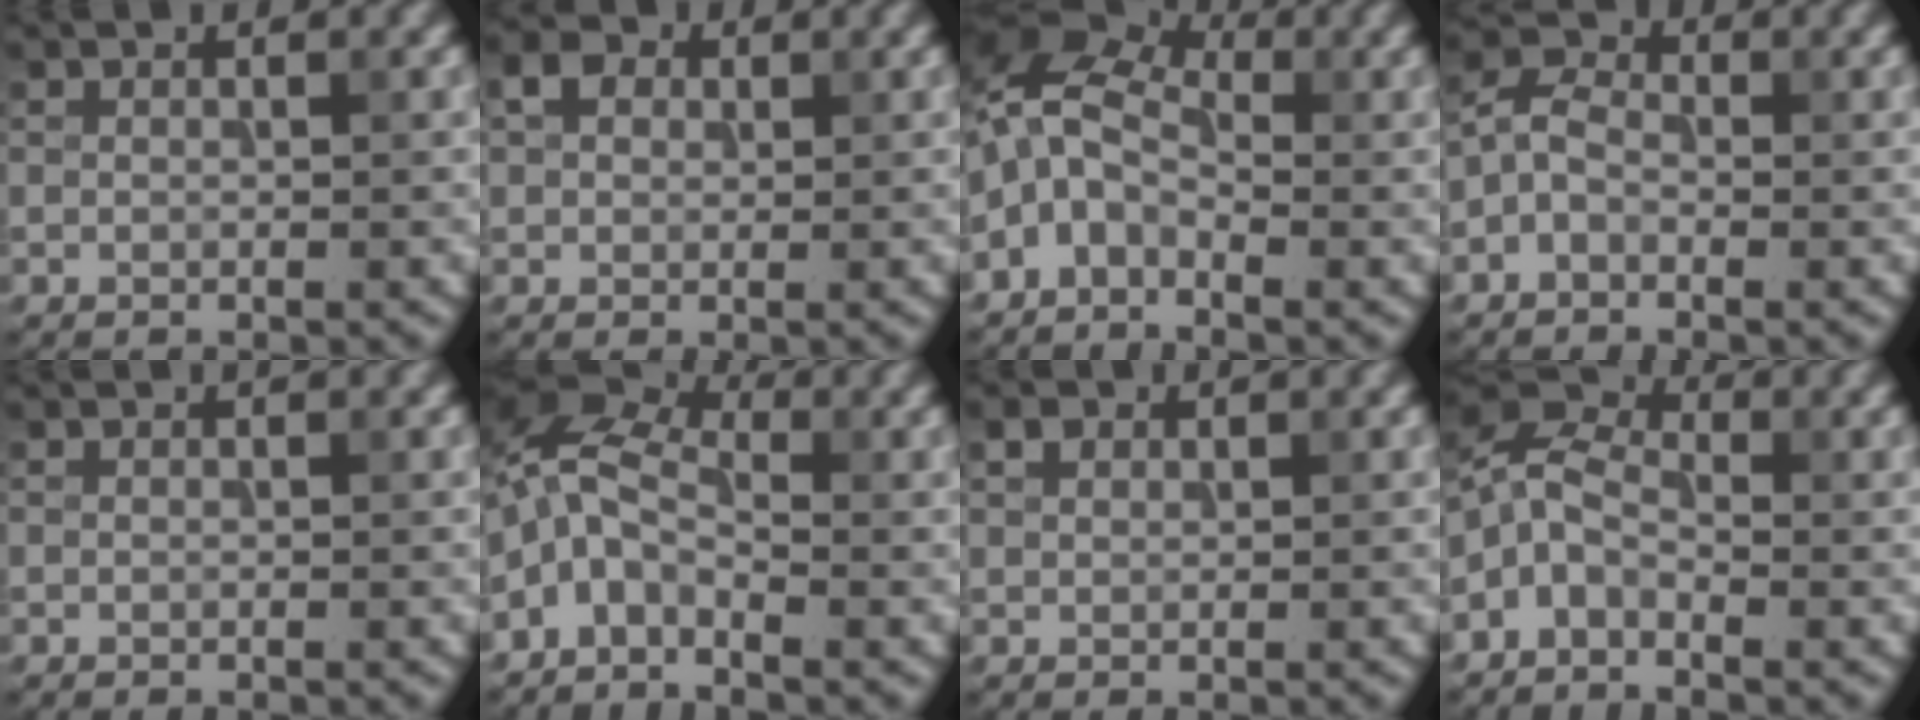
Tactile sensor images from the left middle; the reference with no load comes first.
{"total": 2.3, "force": [0.8, 1.9, 1.2], "torque": [-0.023, 0.006, 0.008]}
{"total": 5.5, "force": [-1.4, 3.5, 4.0], "torque": [-0.081, 0.019, -0.053]}
{"total": 2.5, "force": [-1.1, 1.7, 1.5], "torque": [-0.029, 0.011, -0.032]}
{"total": 0.0}
{"total": 4.9, "force": [-1.8, 2.8, 3.6], "torque": [-0.078, 0.013, -0.056]}
{"total": 1.1, "force": [0.7, 0.8, 0.4], "torque": [-0.007, 0.004, 0.011]}
{"total": 4.0, "force": [-1.9, 2.4, 2.6], "torque": [-0.059, 0.013, -0.056]}